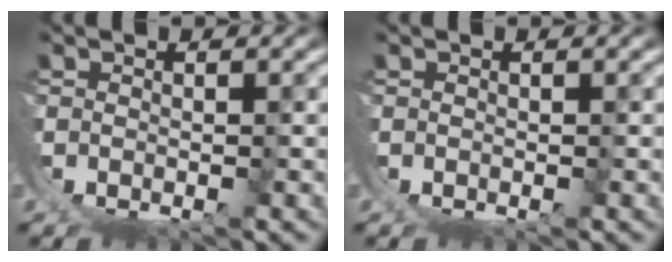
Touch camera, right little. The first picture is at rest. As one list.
[{"total": 0.0}]